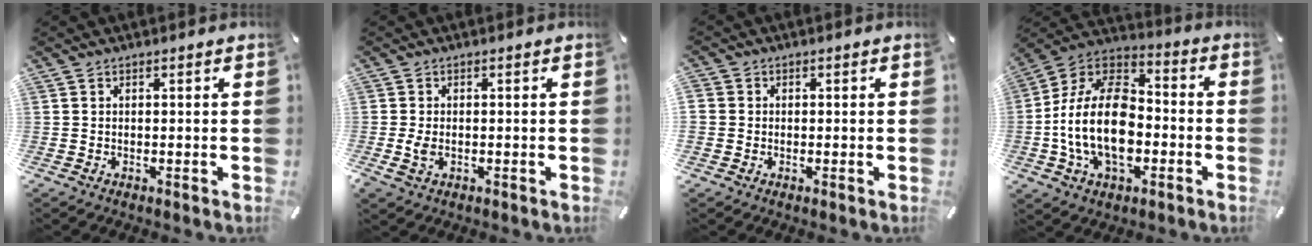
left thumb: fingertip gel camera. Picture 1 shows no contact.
{"total": 3.0, "force": [-0.7, 1.8, 2.3], "torque": [-0.054, -0.002, -0.013]}
{"total": 2.2, "force": [-0.3, 2.2, 0.2], "torque": [-0.001, 0.005, -0.007]}
{"total": 19.5, "force": [-5.1, 12.6, 14.0], "torque": [-0.297, 0.027, -0.094]}